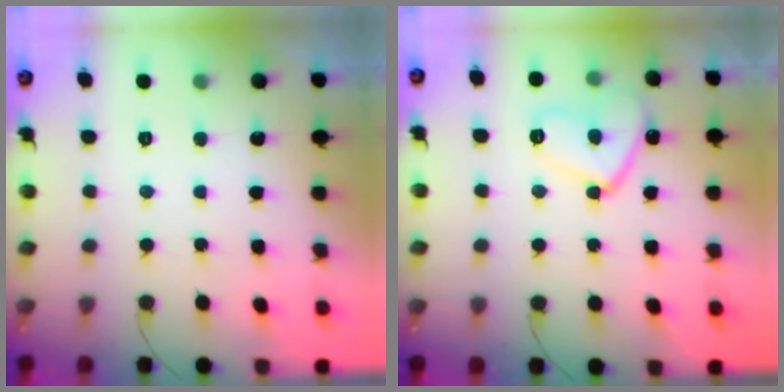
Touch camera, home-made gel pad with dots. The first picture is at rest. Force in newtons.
{"total": 11.2, "press": 11.1, "slide": 1.0}